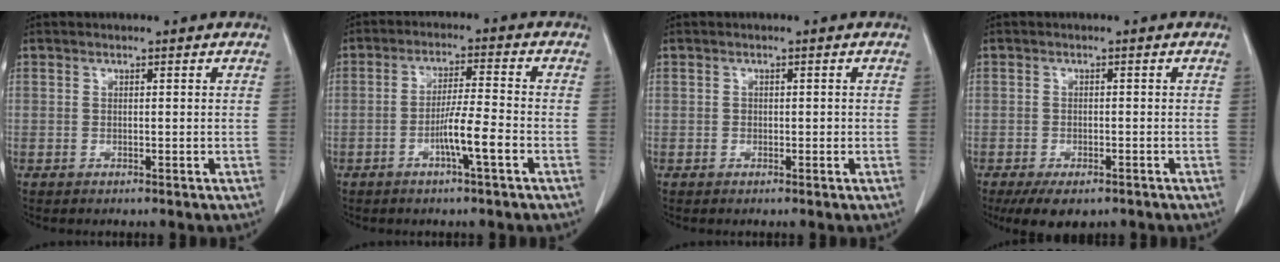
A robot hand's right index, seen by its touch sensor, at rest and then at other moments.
{"total": 6.8, "force": [-2.8, -0.3, 6.2], "torque": [-0.113, 0.000, -0.052]}
{"total": 0.8, "force": [-0.1, 0.6, 0.4], "torque": [-0.005, 0.002, -0.002]}
{"total": 5.8, "force": [-4.1, 2.7, 3.1], "torque": [-0.048, -0.008, -0.061]}